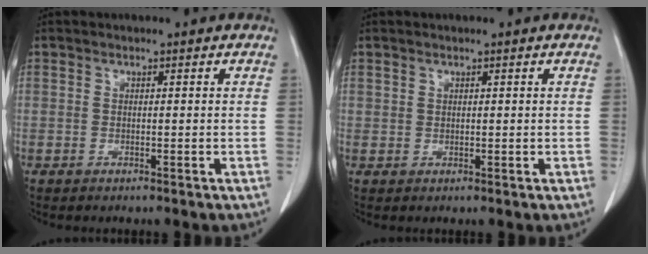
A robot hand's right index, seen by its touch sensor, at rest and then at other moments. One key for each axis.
{"total": 0.6, "fx": 0.4, "fy": 0.5, "fz": 0.0, "tx": 0.009, "ty": -0.001, "tz": 0.004}